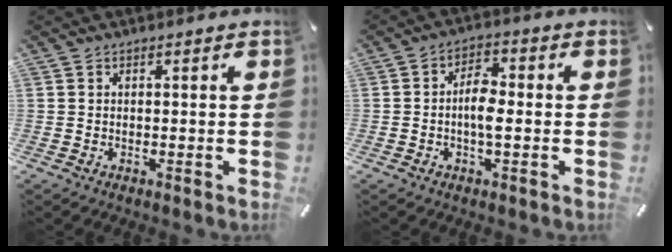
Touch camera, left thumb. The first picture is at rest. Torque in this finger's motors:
{"motor_torque": [0.56, 1.32, -0.02, -0.01, 0.05]}